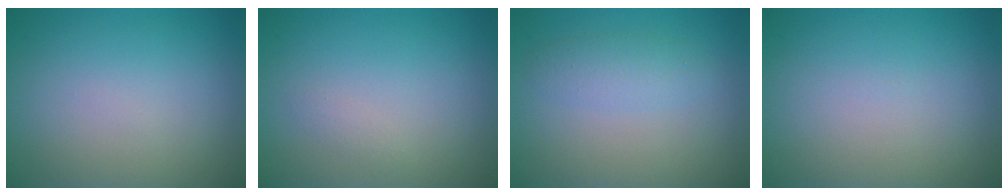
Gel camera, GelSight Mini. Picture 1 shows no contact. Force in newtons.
{"total": 0.7, "press": 0.7, "slide": 0.1}
{"total": 1.9, "press": 1.9, "slide": 0.0}
{"total": 0.0}